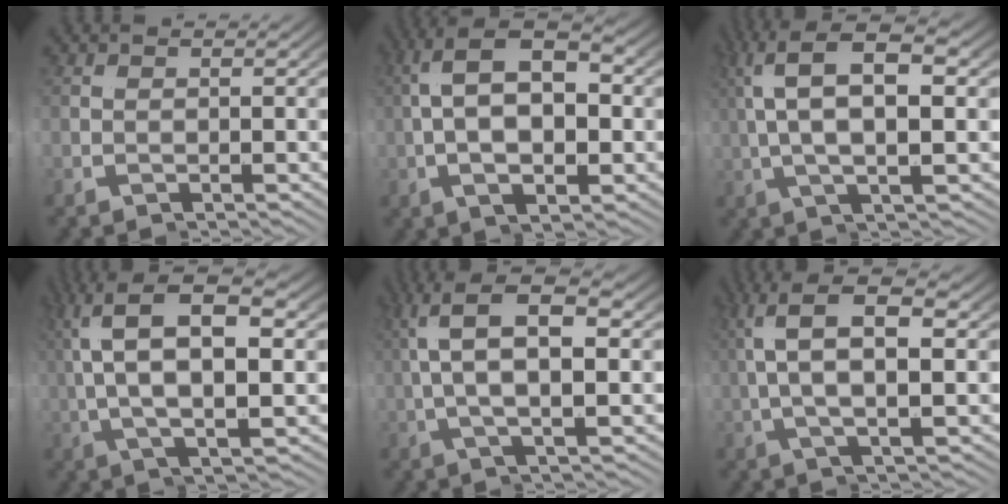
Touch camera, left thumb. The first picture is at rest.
{"total": 6.8, "force": [1.0, 2.1, 6.4], "torque": [-0.101, 0.012, 0.009]}
{"total": 6.6, "force": [3.7, -0.2, 5.5], "torque": [-0.099, 0.037, 0.044]}
{"total": 7.3, "force": [4.5, 0.1, 5.8], "torque": [-0.100, 0.045, 0.050]}
{"total": 6.3, "force": [3.2, 0.0, 5.5], "torque": [-0.101, 0.032, 0.039]}
{"total": 5.8, "force": [3.1, -0.4, 4.9], "torque": [-0.089, 0.032, 0.037]}